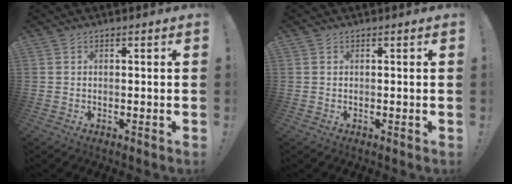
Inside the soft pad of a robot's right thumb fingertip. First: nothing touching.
{"total": 0.0}